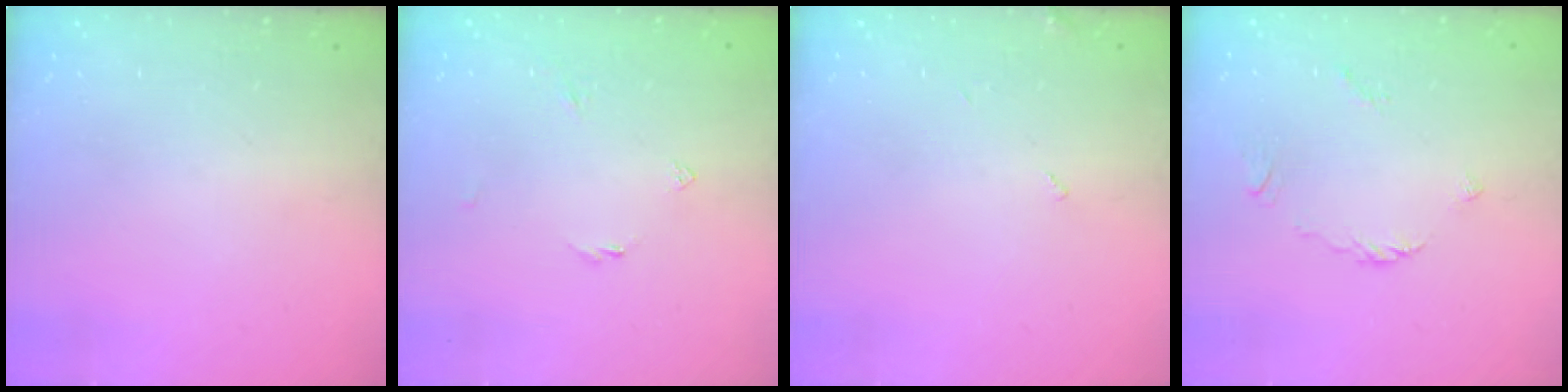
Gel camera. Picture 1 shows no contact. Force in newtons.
{"total": 2.5, "press": 2.4, "slide": 0.5}
{"total": 2.2, "press": 2.2, "slide": 0.3}
{"total": 2.2, "press": 2.2, "slide": 0.6}